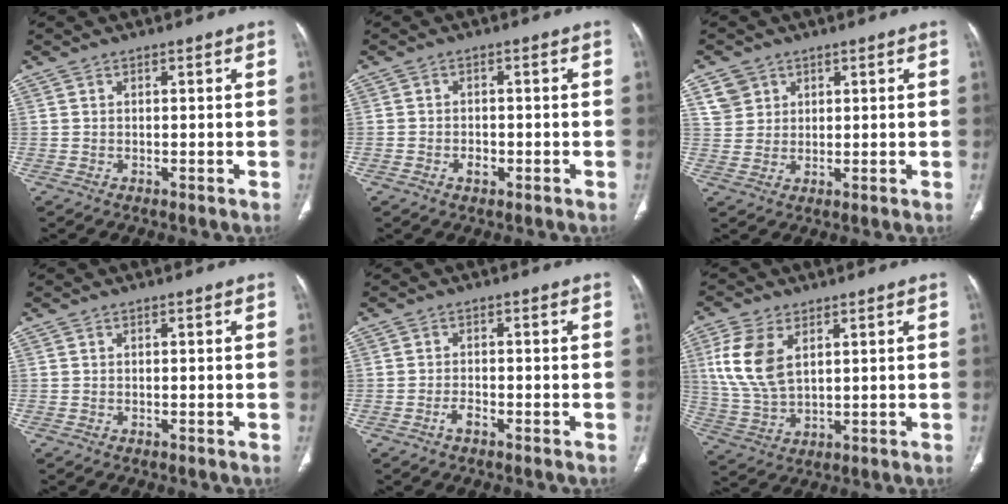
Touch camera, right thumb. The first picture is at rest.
{"total": 2.1, "force": [-1.0, 1.4, 1.1], "torque": [-0.013, 0.009, -0.014]}
{"total": 4.4, "force": [2.3, 3.6, 0.7], "torque": [0.003, -0.010, 0.047]}
{"total": 0.0}
{"total": 1.7, "force": [-1.2, 0.6, 1.1], "torque": [-0.023, 0.006, -0.023]}
{"total": 10.4, "force": [3.6, 5.9, 7.8], "torque": [-0.166, -0.006, 0.079]}